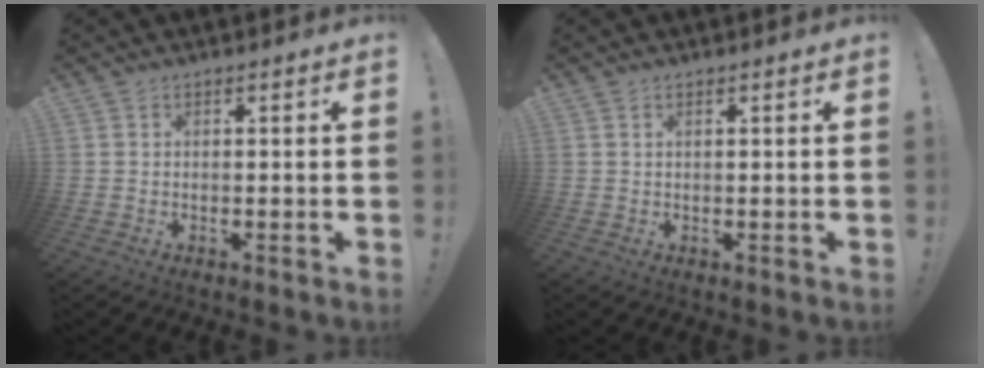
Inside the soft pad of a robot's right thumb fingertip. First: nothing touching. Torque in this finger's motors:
{"motor_torque": [-0.09, -0.06, 0.07, -0.07, 0.00]}